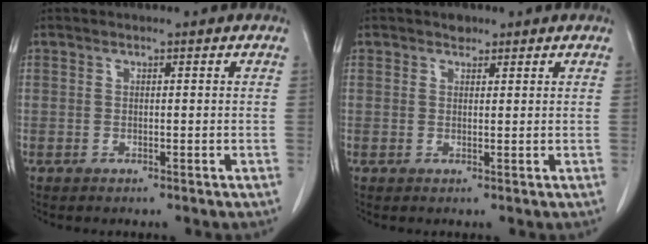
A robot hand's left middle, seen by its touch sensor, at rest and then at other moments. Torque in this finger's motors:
{"motor_torque": [0.31, -0.26, -0.02, 0.00]}